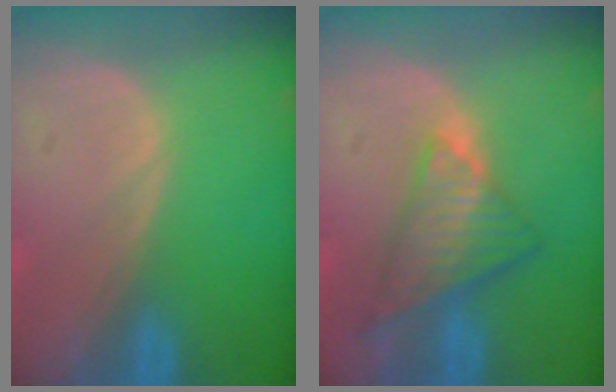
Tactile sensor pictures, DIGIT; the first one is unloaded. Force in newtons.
{"total": 7.4, "press": 6.4, "slide": 3.6}